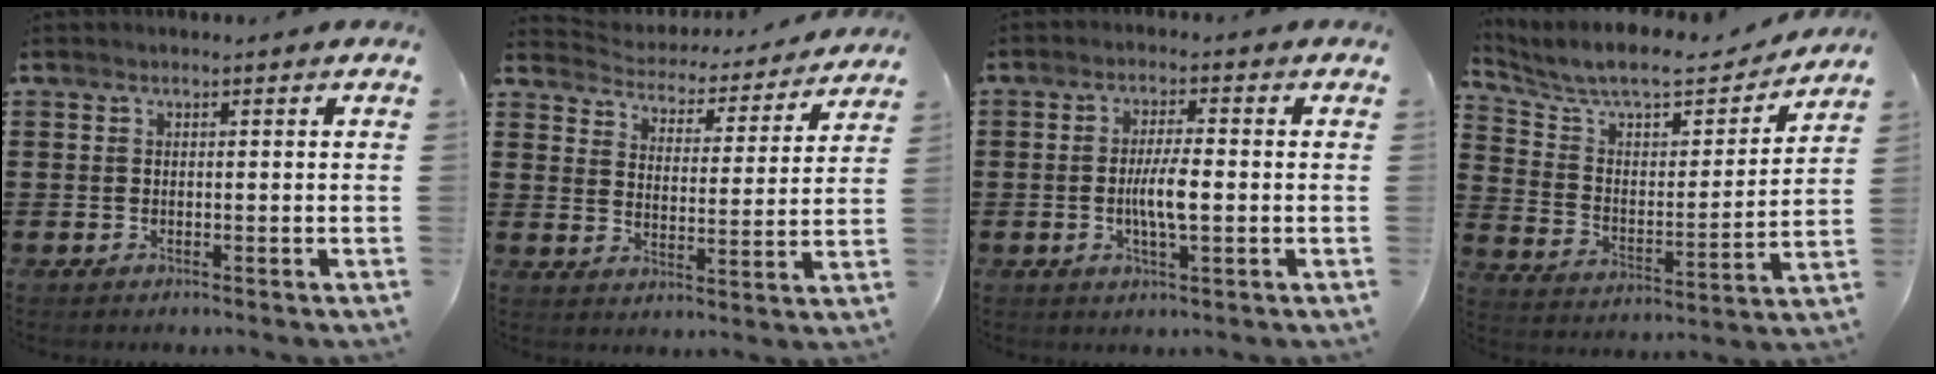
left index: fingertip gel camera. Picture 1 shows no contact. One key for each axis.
{"total": 3.5, "fx": 3.5, "fy": 0.4, "fz": -0.1, "tx": -0.023, "ty": -0.031, "tz": 0.053}
{"total": 5.3, "fx": -0.6, "fy": 1.2, "fz": 5.1, "tx": -0.104, "ty": -0.002, "tz": -0.017}
{"total": 8.4, "fx": 7.4, "fy": 1.8, "fz": 3.4, "tx": -0.095, "ty": -0.049, "tz": 0.123}